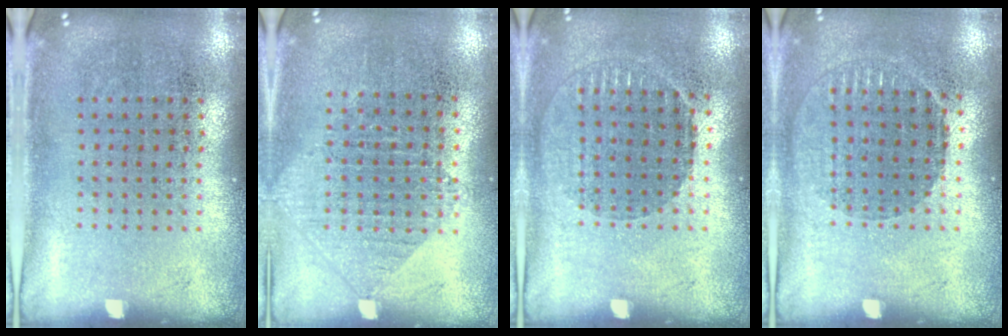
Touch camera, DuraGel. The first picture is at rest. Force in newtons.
{"total": 1.0, "press": 0.9, "slide": 0.4}
{"total": 1.0, "press": 0.9, "slide": 0.4}
{"total": 1.0, "press": 0.9, "slide": 0.4}